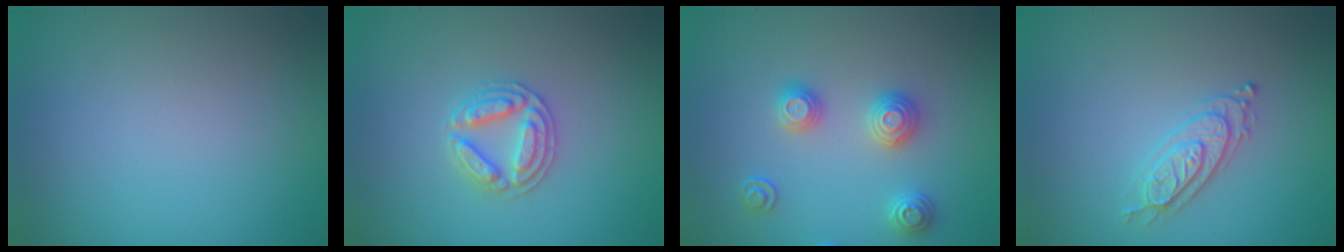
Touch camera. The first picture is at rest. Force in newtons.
{"total": 2.8, "press": 2.7, "slide": 0.5}
{"total": 2.8, "press": 2.7, "slide": 0.8}
{"total": 2.2, "press": 2.2, "slide": 0.5}